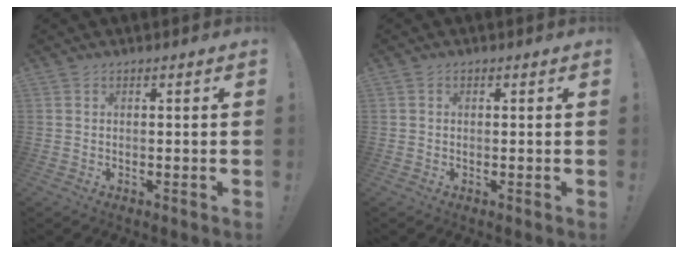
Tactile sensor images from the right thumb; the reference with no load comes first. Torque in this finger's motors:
{"motor_torque": [0.00, -0.31, -0.18, 0.07, 0.08]}